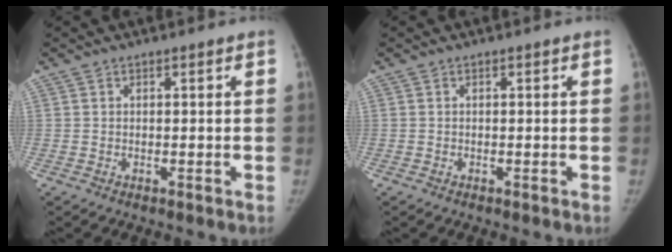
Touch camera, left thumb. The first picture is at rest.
{"total": 0.0}